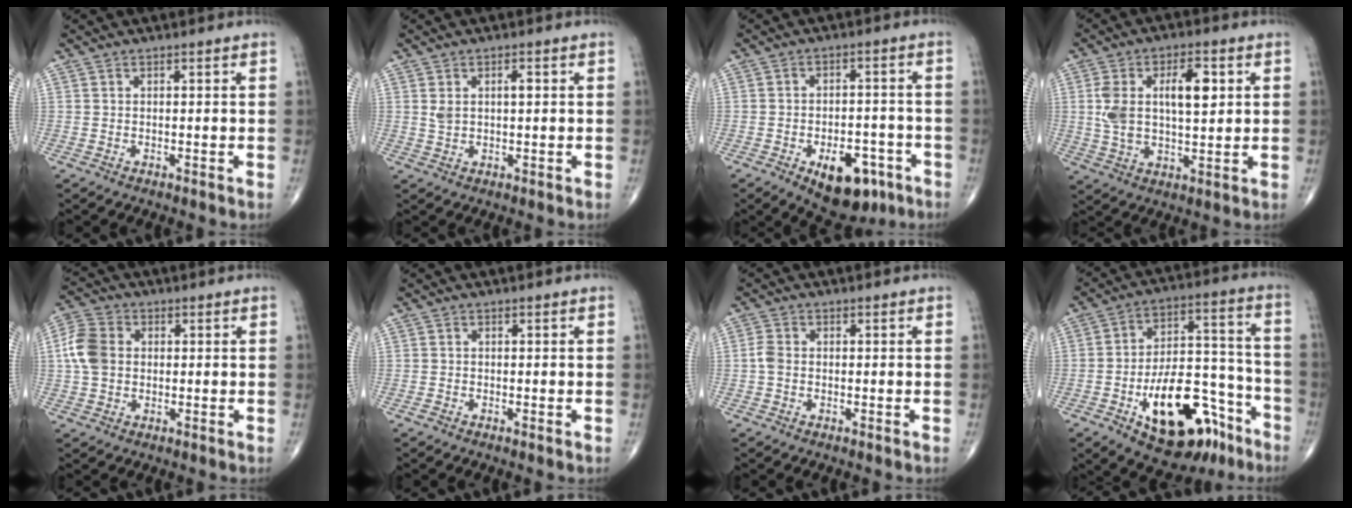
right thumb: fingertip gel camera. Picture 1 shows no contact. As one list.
[{"total": 3.3, "force": [0.9, 1.6, 2.8], "torque": [-0.051, 0.004, 0.019]}, {"total": 11.7, "force": [-5.8, 6.4, 7.9], "torque": [-0.083, 0.027, -0.072]}, {"total": 12.6, "force": [2.7, 6.1, 10.7], "torque": [-0.189, 0.005, 0.051]}, {"total": 7.5, "force": [0.6, 5.7, 4.9], "torque": [-0.102, 0.015, 0.005]}, {"total": 0.6, "force": [-0.4, 0.1, 0.5], "torque": [-0.015, -0.003, -0.010]}, {"total": 2.1, "force": [-0.4, 1.4, 1.4], "torque": [-0.030, 0.004, -0.013]}, {"total": 22.3, "force": [-11.2, 11.1, 15.8], "torque": [-0.221, 0.079, -0.160]}]